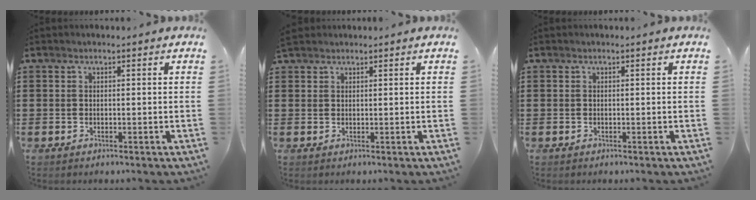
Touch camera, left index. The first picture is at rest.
{"total": 1.4, "force": [1.3, 0.4, 0.2], "torque": [-0.008, 0.003, 0.025]}
{"total": 0.0}